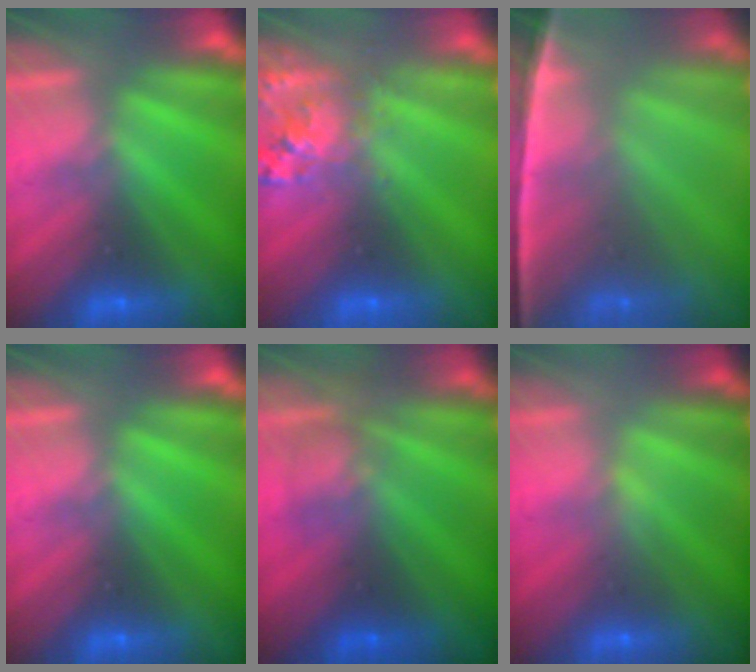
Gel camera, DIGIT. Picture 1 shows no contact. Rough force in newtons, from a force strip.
{"total": 2.6}
{"total": 7.4}
{"total": 0.0}
{"total": 2.7}
{"total": 2.1}